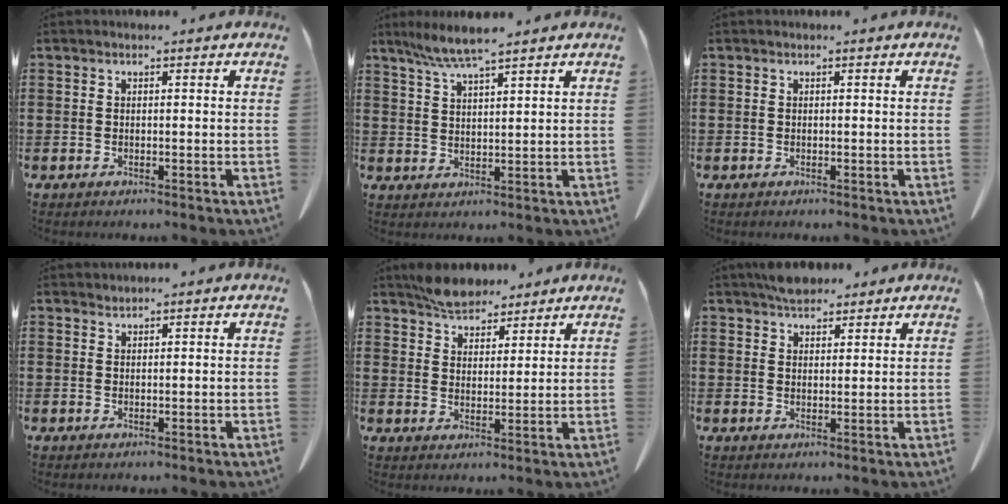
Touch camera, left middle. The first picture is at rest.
{"total": 5.6, "force": [4.3, 0.2, 3.5], "torque": [-0.080, -0.008, 0.077]}
{"total": 0.0}
{"total": 0.8, "force": [0.8, 0.0, 0.0], "torque": [-0.002, -0.002, 0.017]}
{"total": 5.4, "force": [5.0, 1.8, 0.9], "torque": [-0.033, -0.009, 0.097]}
{"total": 3.6, "force": [3.1, 1.3, 1.2], "torque": [-0.022, -0.002, 0.057]}